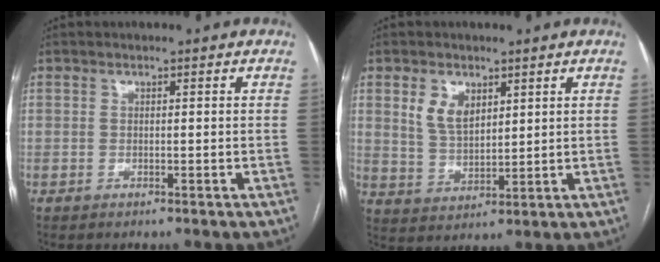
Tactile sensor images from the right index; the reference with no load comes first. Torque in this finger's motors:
{"motor_torque": [0.12, 0.07, 0.13, 0.04]}